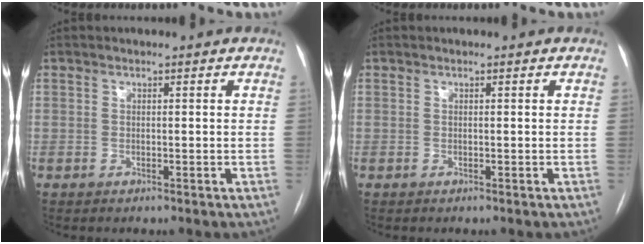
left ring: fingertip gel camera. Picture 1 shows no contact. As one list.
[{"total": 0.0}]